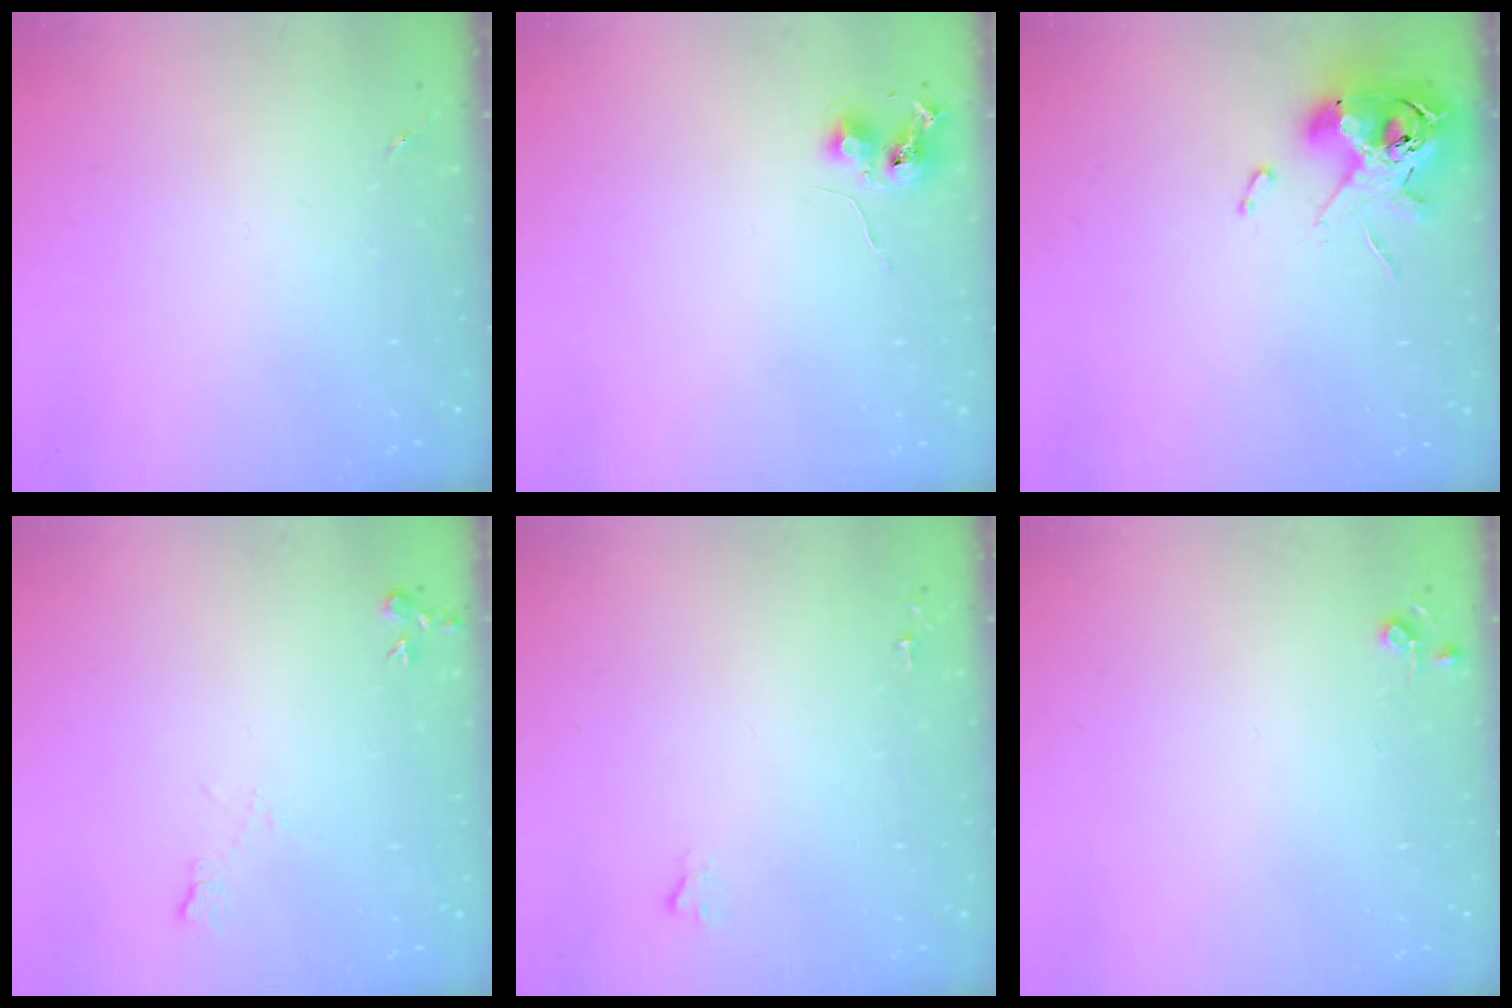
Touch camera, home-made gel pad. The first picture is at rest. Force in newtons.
{"total": 6.4, "press": 6.3, "slide": 0.7}
{"total": 11.6, "press": 11.4, "slide": 2.0}
{"total": 6.9, "press": 6.8, "slide": 1.0}
{"total": 1.6, "press": 1.6, "slide": 0.2}
{"total": 3.8, "press": 3.8, "slide": 0.5}